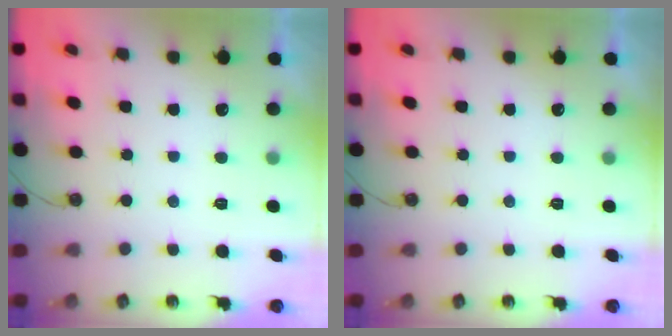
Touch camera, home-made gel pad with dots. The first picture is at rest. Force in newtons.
{"total": 0.0}